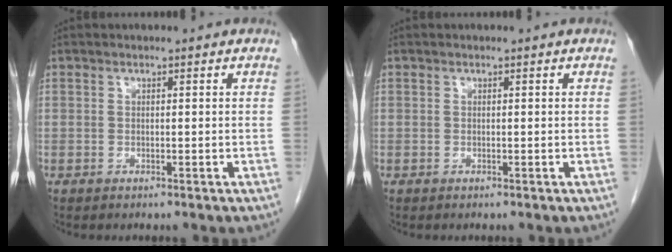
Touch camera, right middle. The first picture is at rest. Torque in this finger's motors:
{"motor_torque": [-0.03, -0.01, 0.00, -0.01]}